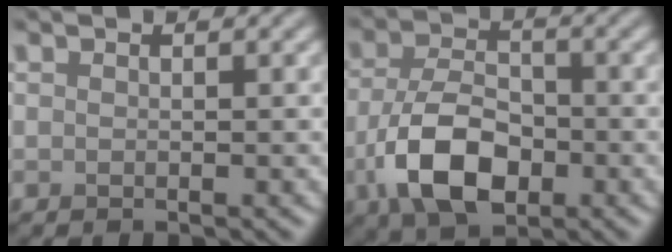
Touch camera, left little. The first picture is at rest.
{"total": 7.5, "force": [-2.8, 4.3, 5.5], "torque": [-0.115, -0.005, -0.058]}